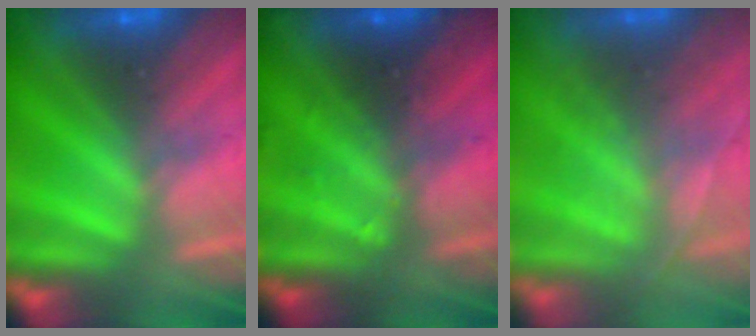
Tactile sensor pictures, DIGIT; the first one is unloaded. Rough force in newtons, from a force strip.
{"total": 2.4}
{"total": 1.9}